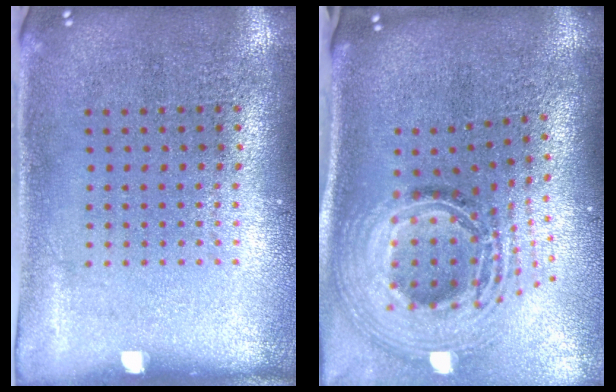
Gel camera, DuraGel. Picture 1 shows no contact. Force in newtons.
{"total": 2.8, "press": 2.0, "slide": 2.0}